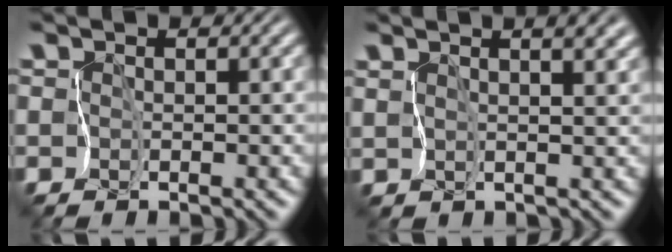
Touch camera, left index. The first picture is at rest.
{"total": 2.6, "force": [2.2, 0.2, 1.3], "torque": [-0.021, -0.009, 0.037]}